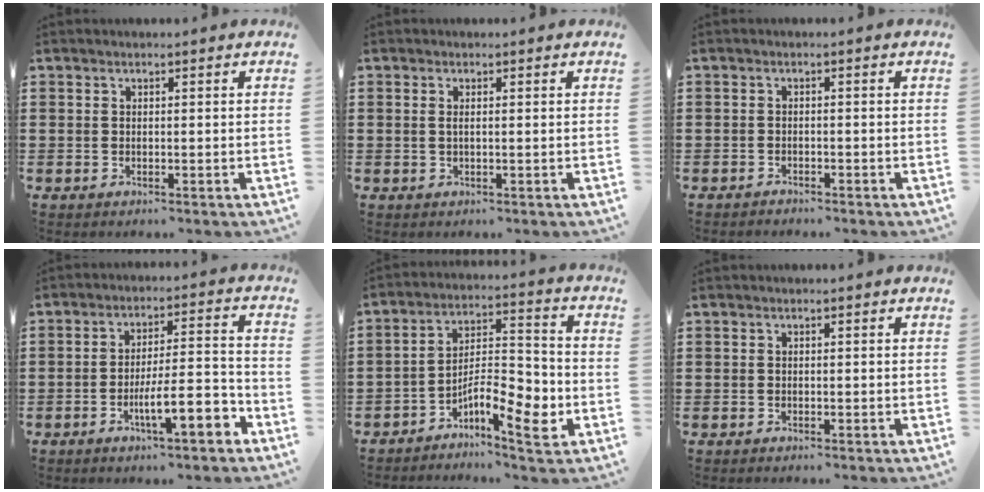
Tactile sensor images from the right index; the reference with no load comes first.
{"total": 0.9, "force": [0.2, 0.2, 0.9], "torque": [-0.019, 0.002, 0.002]}
{"total": 1.2, "force": [-1.1, 0.2, 0.0], "torque": [-0.003, 0.003, -0.025]}
{"total": 9.2, "force": [-4.3, 2.2, 7.8], "torque": [-0.123, 0.002, -0.074]}
{"total": 9.3, "force": [-4.7, 3.0, 7.5], "torque": [-0.136, 0.009, -0.083]}
{"total": 0.0}